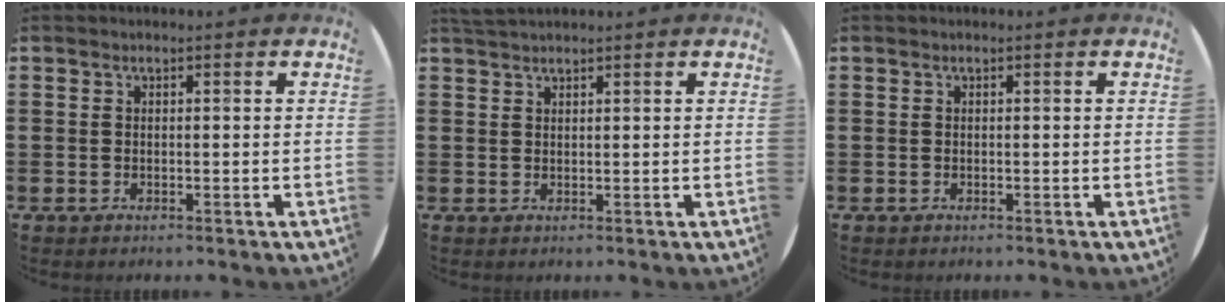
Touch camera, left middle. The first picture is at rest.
{"total": 1.3, "force": [1.3, 0.0, 0.2], "torque": [-0.006, 0.001, 0.024]}
{"total": 0.0}